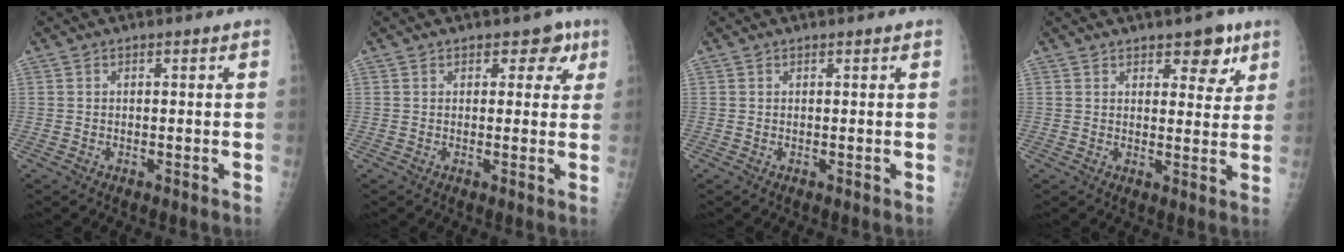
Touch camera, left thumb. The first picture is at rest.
{"total": 4.3, "force": [2.2, 2.9, 2.2], "torque": [0.011, -0.005, 0.021]}
{"total": 0.0}
{"total": 6.2, "force": [3.8, 3.2, 3.6], "torque": [-0.014, -0.018, 0.049]}